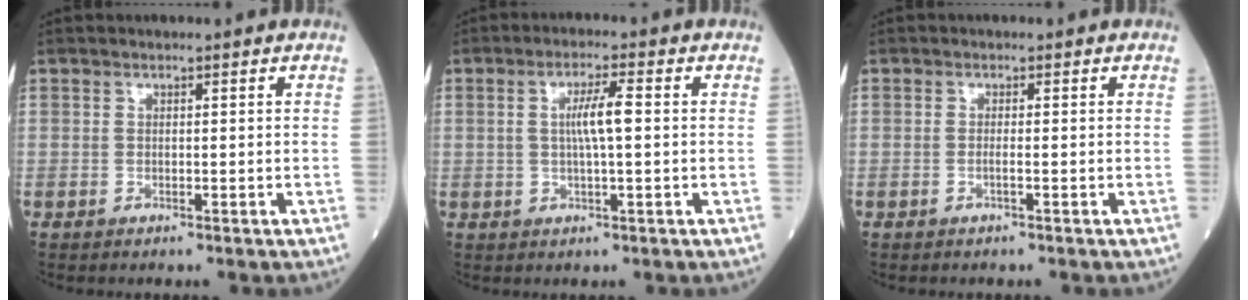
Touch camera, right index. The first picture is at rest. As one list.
[{"total": 4.8, "force": [0.4, 0.3, 4.8], "torque": [-0.088, 0.005, 0.006]}, {"total": 0.9, "force": [-0.4, -0.2, 0.8], "torque": [-0.014, 0.001, -0.009]}]